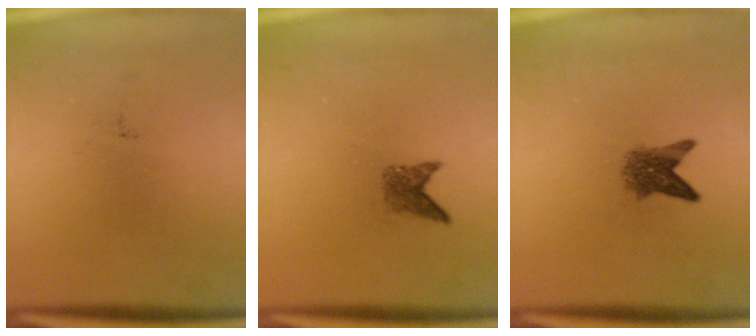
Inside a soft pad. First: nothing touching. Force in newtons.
{"total": 1.9}
{"total": 3.5}